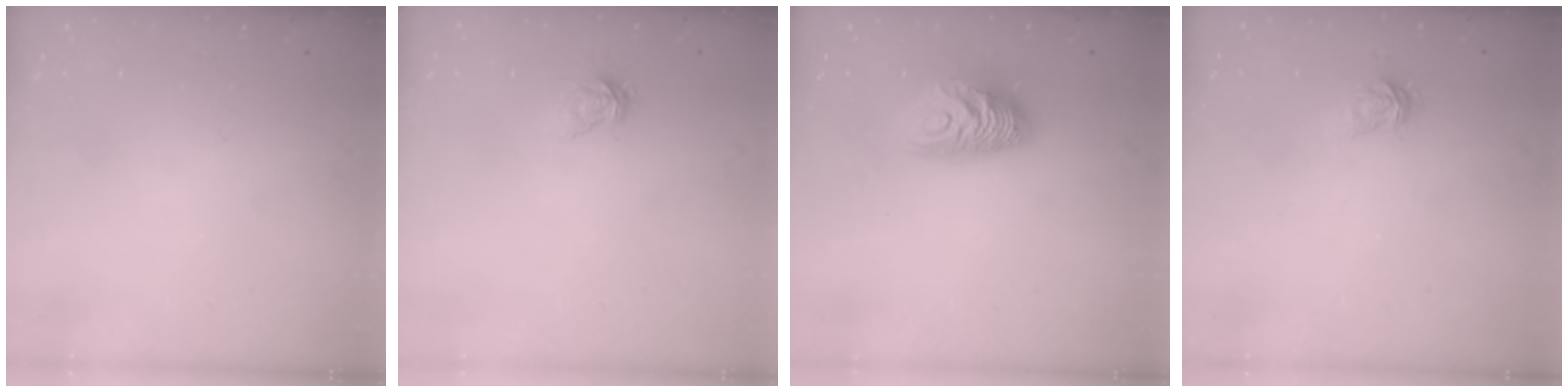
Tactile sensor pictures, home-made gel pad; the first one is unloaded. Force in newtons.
{"total": 4.9, "press": 4.9, "slide": 0.1}
{"total": 10.3, "press": 10.3, "slide": 0.5}
{"total": 3.2, "press": 3.2, "slide": 0.3}